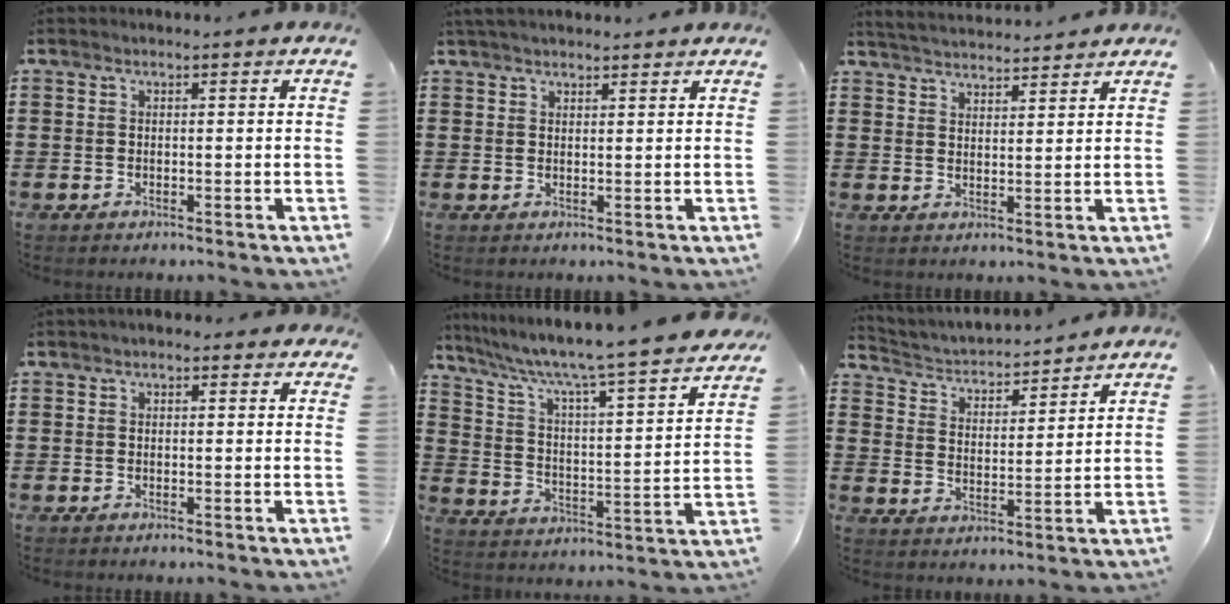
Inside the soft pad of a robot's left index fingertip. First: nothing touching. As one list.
[{"total": 2.0, "force": [1.9, 0.5, 0.6], "torque": [-0.016, 0.003, 0.037]}, {"total": 3.5, "force": [3.5, -0.1, 0.1], "torque": [-0.014, -0.013, 0.063]}, {"total": 1.3, "force": [0.7, 0.9, 0.6], "torque": [-0.015, 0.009, 0.011]}, {"total": 6.1, "force": [5.1, -0.5, 3.3], "torque": [-0.089, -0.054, 0.073]}, {"total": 3.2, "force": [3.1, 0.5, 0.1], "torque": [-0.024, -0.028, 0.047]}]